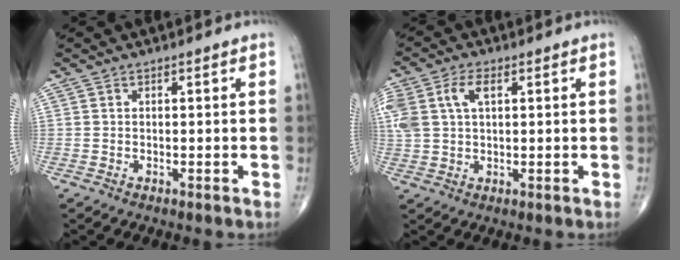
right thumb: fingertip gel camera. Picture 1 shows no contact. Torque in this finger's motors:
{"motor_torque": [0.61, 0.61, 0.84, 0.29, 0.05]}